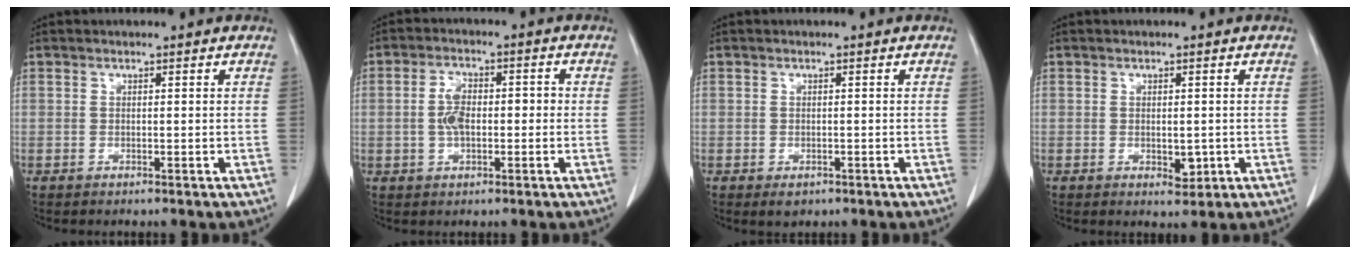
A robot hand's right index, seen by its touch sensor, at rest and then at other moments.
{"total": 5.1, "force": [-0.4, 2.7, 4.3], "torque": [-0.091, 0.016, -0.010]}
{"total": 1.7, "force": [-0.9, 1.2, 0.8], "torque": [-0.009, 0.000, -0.004]}
{"total": 2.4, "force": [-0.4, 1.3, 2.0], "torque": [-0.028, -0.004, 0.001]}